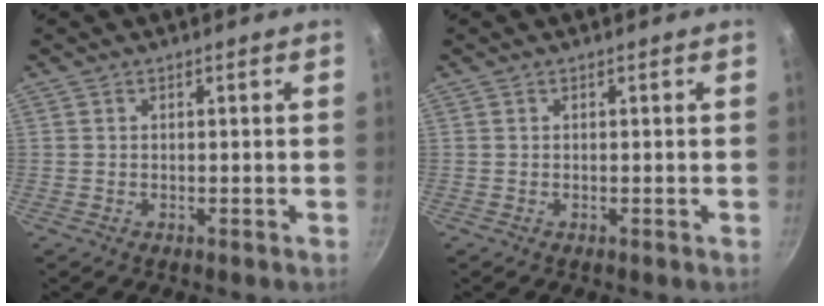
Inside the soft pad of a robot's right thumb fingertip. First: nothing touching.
{"total": 0.0}